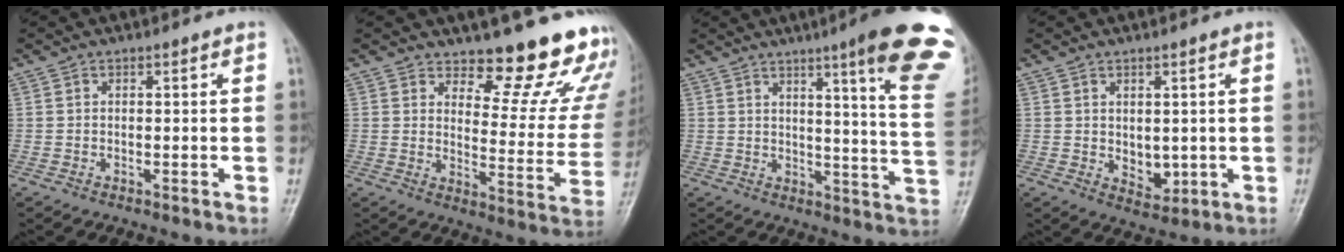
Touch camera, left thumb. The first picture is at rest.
{"total": 15.4, "force": [13.8, 4.5, 5.3], "torque": [-0.016, -0.143, 0.157]}
{"total": 20.0, "force": [11.7, 1.8, 16.1], "torque": [-0.185, -0.058, 0.136]}
{"total": 4.5, "force": [0.1, 3.1, 3.2], "torque": [-0.030, -0.012, 0.016]}